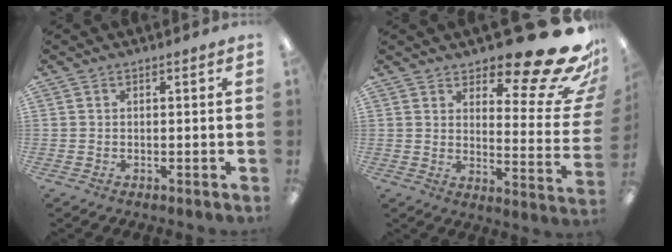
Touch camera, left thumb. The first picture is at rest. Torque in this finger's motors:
{"motor_torque": [0.37, 0.42, -0.04, -0.34, 0.05]}